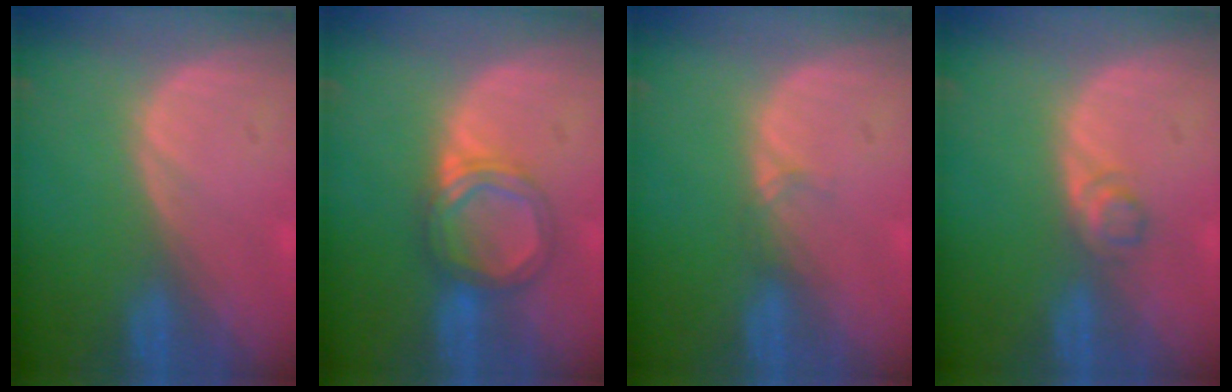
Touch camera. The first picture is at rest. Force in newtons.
{"total": 5.3, "press": 5.1, "slide": 1.5}
{"total": 0.9, "press": 0.8, "slide": 0.2}
{"total": 1.9, "press": 1.8, "slide": 0.2}